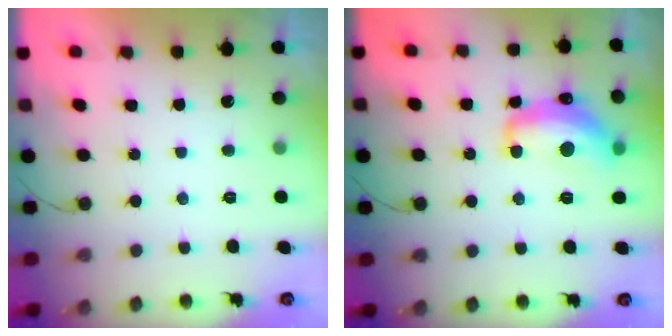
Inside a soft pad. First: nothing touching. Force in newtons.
{"total": 14.1, "press": 14.1, "slide": 0.9}